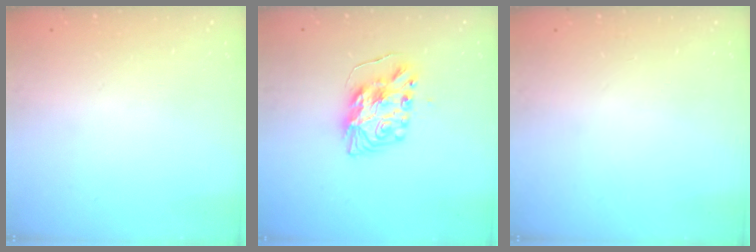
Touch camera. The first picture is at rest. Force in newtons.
{"total": 9.5, "press": 9.5, "slide": 0.4}
{"total": 0.0}